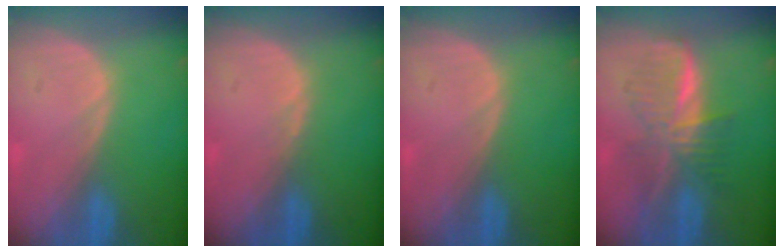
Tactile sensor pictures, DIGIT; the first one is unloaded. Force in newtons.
{"total": 0.6, "press": 0.5, "slide": 0.3}
{"total": 0.0}
{"total": 7.1, "press": 7.1, "slide": 0.2}